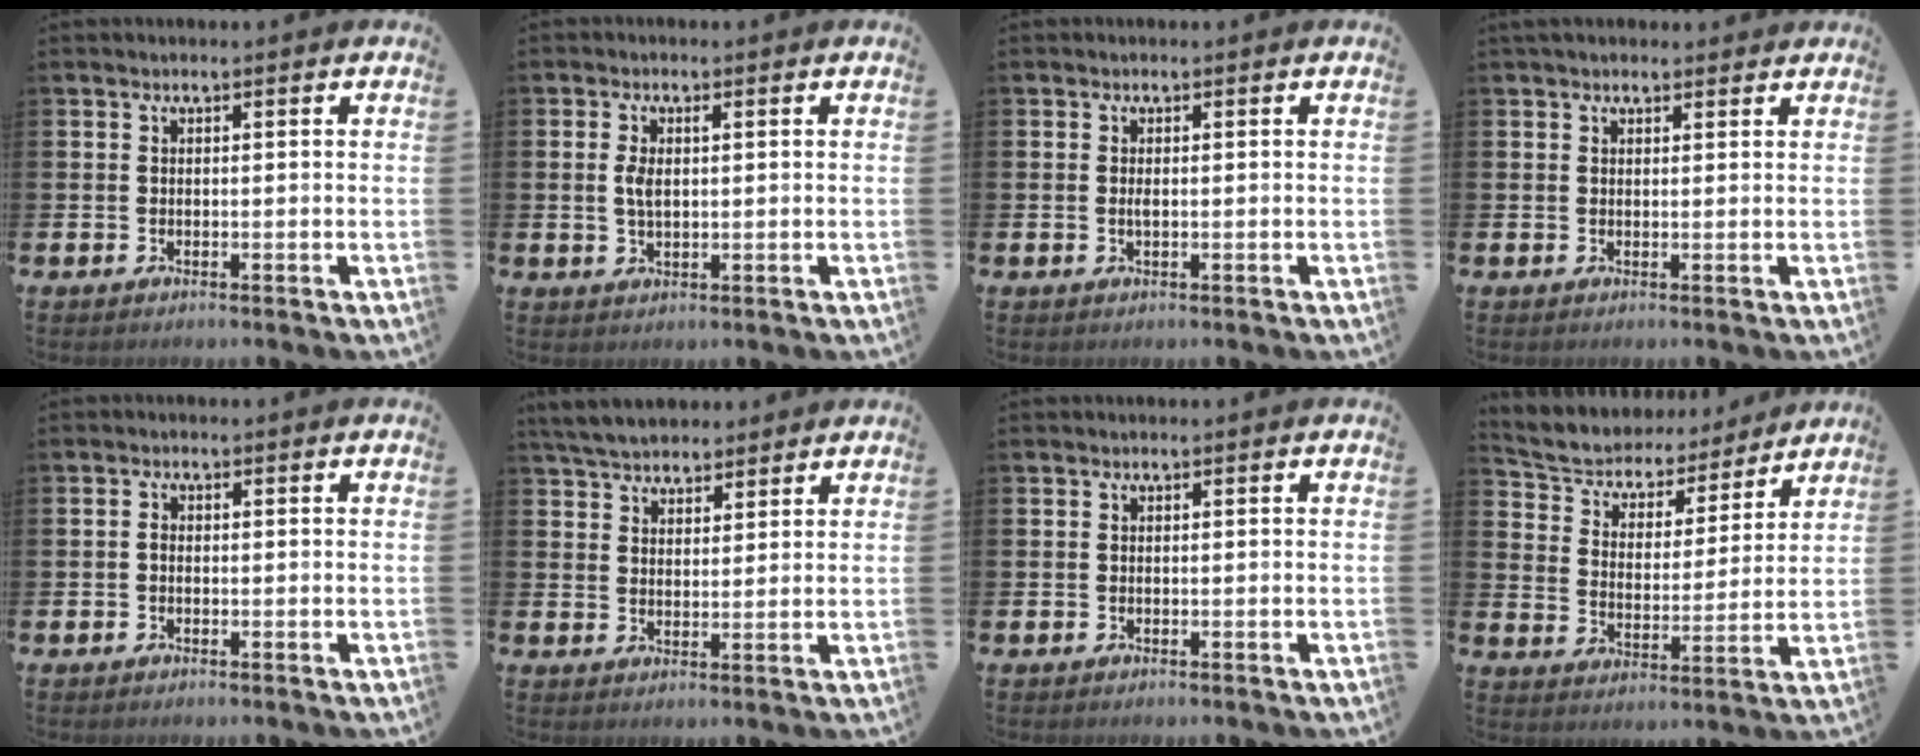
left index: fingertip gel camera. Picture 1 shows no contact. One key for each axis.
{"total": 2.3, "fx": 0.6, "fy": 1.1, "fz": 2.0, "tx": -0.033, "ty": 0.003, "tz": 0.007}
{"total": 0.8, "fx": 0.0, "fy": 0.3, "fz": 0.8, "tx": -0.013, "ty": -0.001, "tz": -0.001}
{"total": 1.8, "fx": 1.6, "fy": 0.7, "fz": 0.3, "tx": 0.001, "ty": 0.000, "tz": 0.028}
{"total": 1.0, "fx": -0.3, "fy": 0.7, "fz": 0.7, "tx": -0.010, "ty": 0.002, "tz": -0.008}
{"total": 5.3, "fx": 5.0, "fy": 1.5, "fz": 0.7, "tx": -0.036, "ty": -0.013, "tz": 0.094}
{"total": 0.0}
{"total": 6.3, "fx": 5.8, "fy": 2.4, "fz": 0.7, "tx": -0.053, "ty": -0.043, "tz": 0.099}